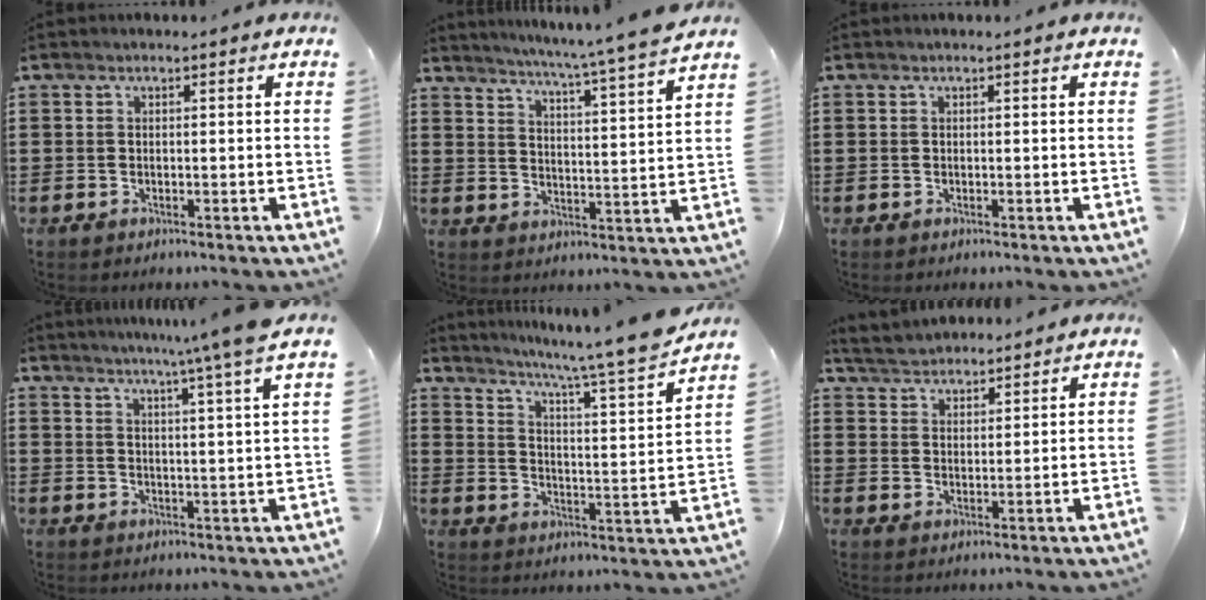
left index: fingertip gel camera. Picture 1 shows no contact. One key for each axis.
{"total": 5.4, "fx": 4.6, "fy": -1.6, "fz": 2.3, "tx": -0.066, "ty": -0.044, "tz": 0.070}
{"total": 0.0}
{"total": 6.1, "fx": 4.9, "fy": -1.7, "fz": 3.1, "tx": -0.073, "ty": -0.025, "tz": 0.081}
{"total": 7.5, "fx": 6.5, "fy": -1.2, "fz": 3.7, "tx": -0.088, "ty": -0.054, "tz": 0.100}
{"total": 4.0, "fx": 3.9, "fy": 0.7, "fz": 0.2, "tx": -0.021, "ty": -0.010, "tz": 0.073}